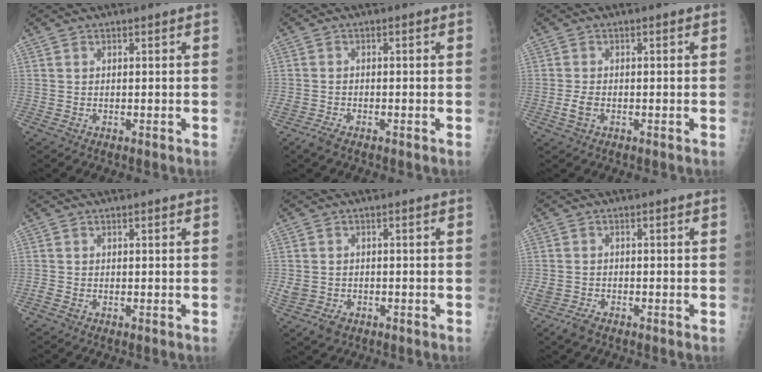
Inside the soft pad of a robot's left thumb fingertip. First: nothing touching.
{"total": 2.6, "force": [-2.1, 0.8, 1.3], "torque": [-0.035, -0.001, -0.039]}
{"total": 2.4, "force": [-0.8, 1.4, 1.7], "torque": [-0.038, 0.004, -0.015]}
{"total": 0.9, "force": [-0.3, 0.5, 0.7], "torque": [-0.018, 0.001, -0.007]}
{"total": 6.2, "force": [-2.9, 4.7, 2.8], "torque": [-0.067, 0.011, -0.040]}
{"total": 4.5, "force": [-3.5, 2.1, 2.0], "torque": [-0.045, 0.003, -0.061]}